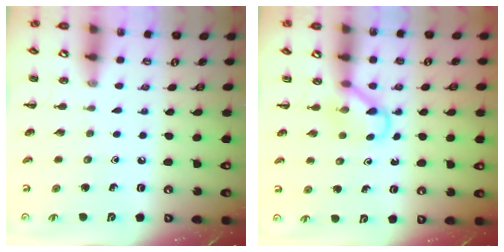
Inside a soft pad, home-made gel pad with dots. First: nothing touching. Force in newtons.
{"total": 2.9, "press": 2.8, "slide": 0.9}